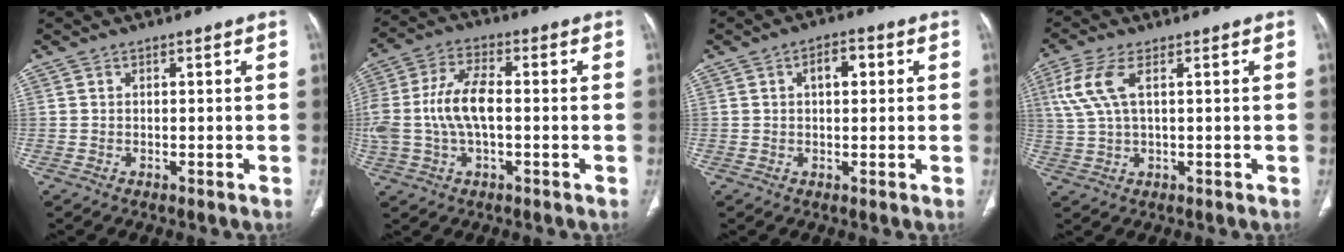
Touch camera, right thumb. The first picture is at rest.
{"total": 11.6, "force": [-0.5, 5.9, 10.0], "torque": [-0.226, 0.026, -0.010]}
{"total": 4.2, "force": [1.1, 2.3, 3.3], "torque": [-0.042, 0.009, 0.012]}
{"total": 7.2, "force": [2.3, 2.6, 6.3], "torque": [-0.174, 0.010, 0.049]}